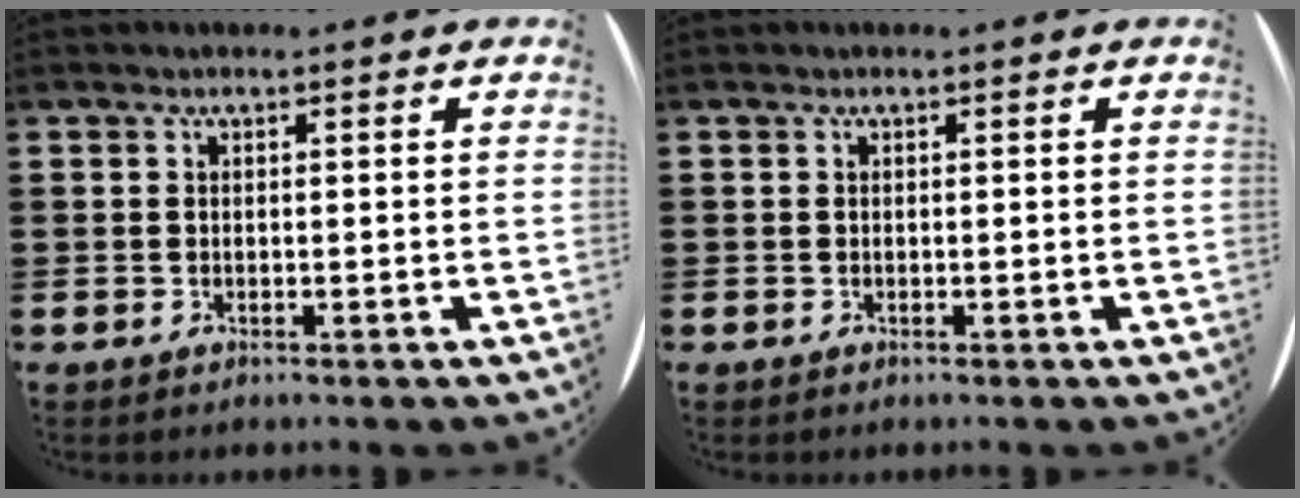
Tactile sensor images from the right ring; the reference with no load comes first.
{"total": 0.0}